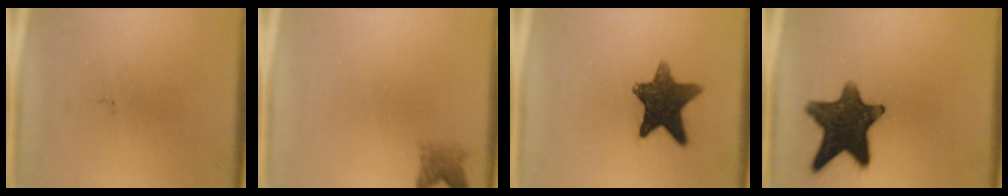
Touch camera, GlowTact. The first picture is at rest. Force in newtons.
{"total": 2.2}
{"total": 11.7}
{"total": 13.8}